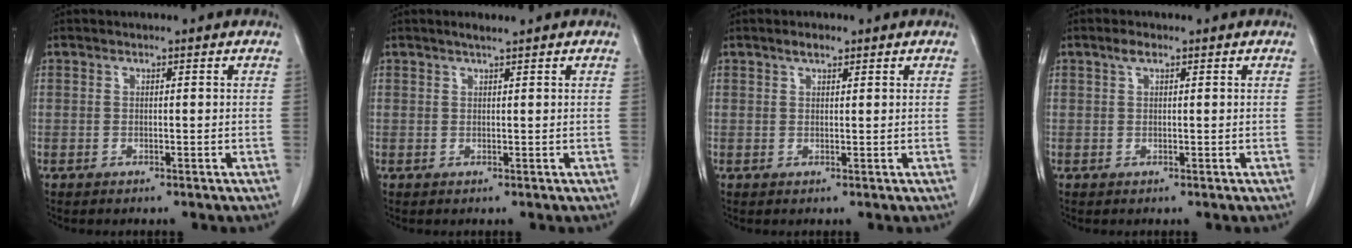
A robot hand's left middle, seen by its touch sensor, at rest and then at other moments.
{"total": 1.1, "force": [0.9, -0.1, 0.7], "torque": [-0.016, 0.000, 0.019]}
{"total": 1.6, "force": [1.1, 0.6, 1.0], "torque": [-0.021, 0.004, 0.019]}
{"total": 1.4, "force": [0.8, 0.6, 1.0], "torque": [-0.022, 0.009, 0.014]}